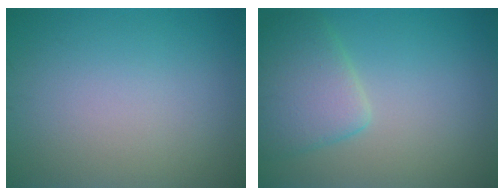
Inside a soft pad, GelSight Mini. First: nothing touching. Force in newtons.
{"total": 4.3, "press": 4.3, "slide": 0.2}